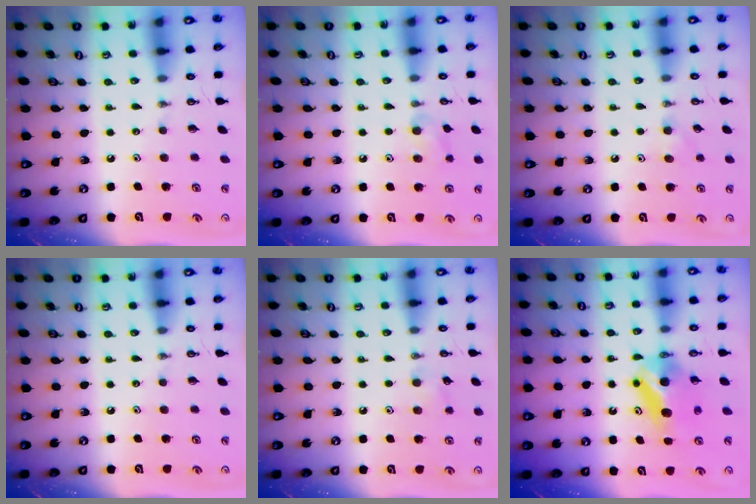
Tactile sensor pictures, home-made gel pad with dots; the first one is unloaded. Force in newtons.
{"total": 6.9, "press": 6.8, "slide": 1.2}
{"total": 3.9, "press": 3.6, "slide": 1.3}
{"total": 0.0}
{"total": 7.3, "press": 5.7, "slide": 4.6}
{"total": 6.1, "press": 6.0, "slide": 0.9}